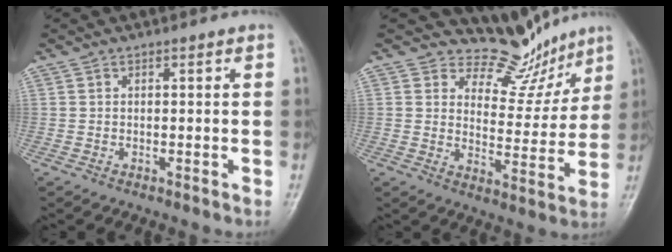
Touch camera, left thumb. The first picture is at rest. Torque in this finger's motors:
{"motor_torque": [-0.35, -0.32, -0.16, -0.12, -0.06]}